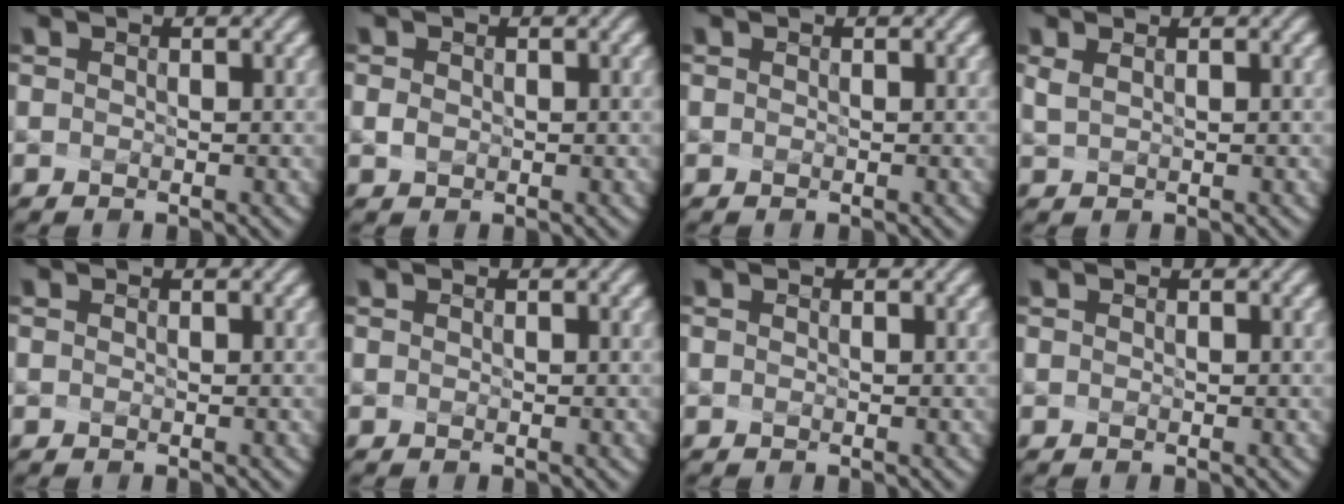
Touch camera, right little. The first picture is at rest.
{"total": 0.5, "force": [-0.5, 0.1, 0.0], "torque": [-0.015, -0.010, 0.008]}
{"total": 0.0}
{"total": 0.0}
{"total": 0.0}
{"total": 0.0}
{"total": 0.0}
{"total": 0.0}